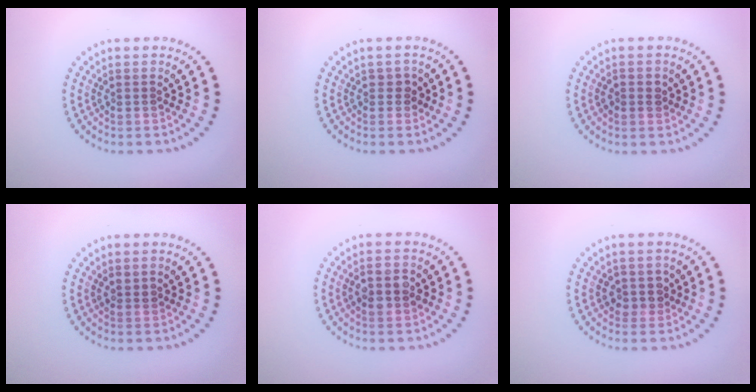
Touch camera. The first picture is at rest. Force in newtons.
{"total": 1.0, "press": 0.9, "slide": 0.4}
{"total": 1.3, "press": 1.3, "slide": 0.2}
{"total": 0.9, "press": 0.9, "slide": 0.3}
{"total": 2.6, "press": 2.6, "slide": 0.1}
{"total": 1.8, "press": 1.5, "slide": 0.9}